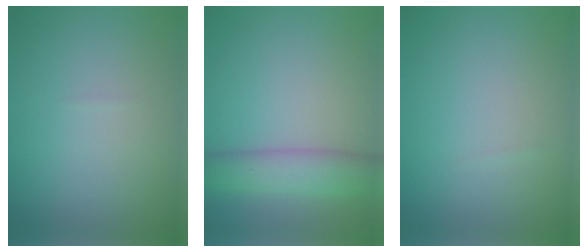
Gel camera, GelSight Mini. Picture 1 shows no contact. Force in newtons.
{"total": 4.5, "press": 4.5, "slide": 0.2}
{"total": 0.0}